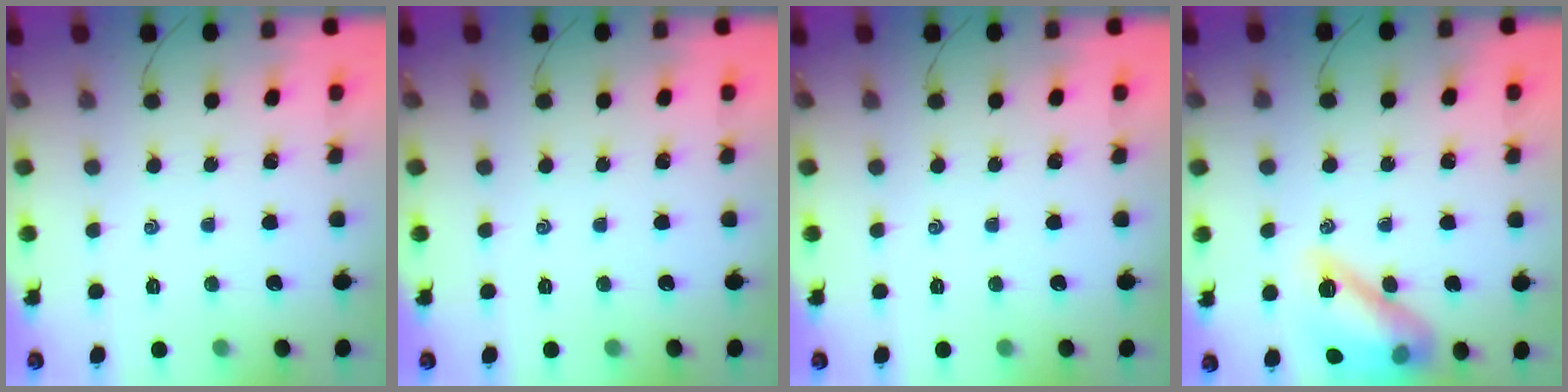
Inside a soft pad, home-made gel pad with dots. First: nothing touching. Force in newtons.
{"total": 0.0}
{"total": 0.0}
{"total": 15.0, "press": 14.9, "slide": 1.3}